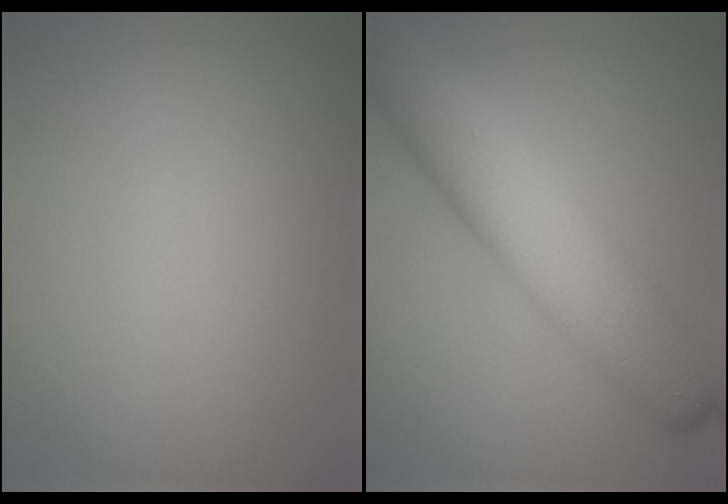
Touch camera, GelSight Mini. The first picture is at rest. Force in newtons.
{"total": 9.3, "press": 9.3, "slide": 0.2}